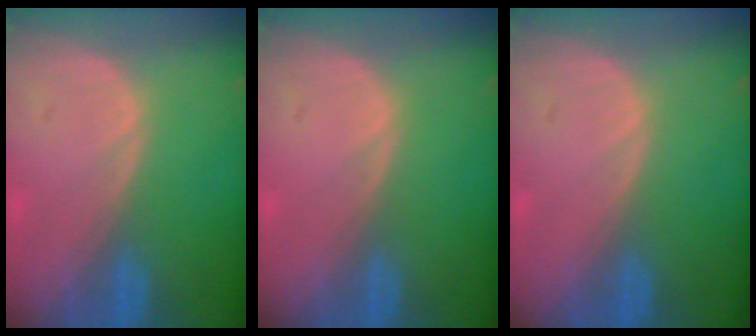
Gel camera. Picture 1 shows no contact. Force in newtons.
{"total": 0.0}
{"total": 0.0}